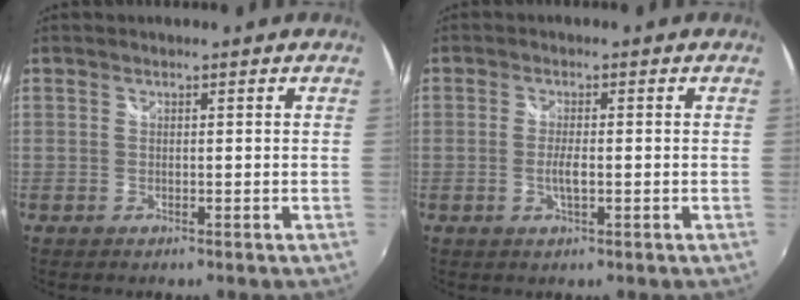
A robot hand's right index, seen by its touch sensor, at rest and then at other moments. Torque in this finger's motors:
{"motor_torque": [0.41, -0.19, 0.22, 0.06]}